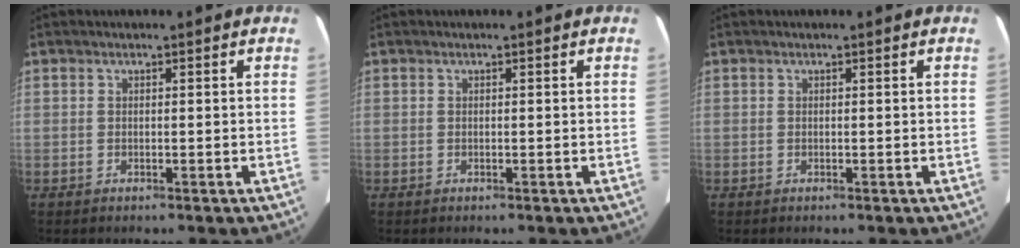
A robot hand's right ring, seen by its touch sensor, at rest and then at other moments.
{"total": 0.0}
{"total": 0.0}